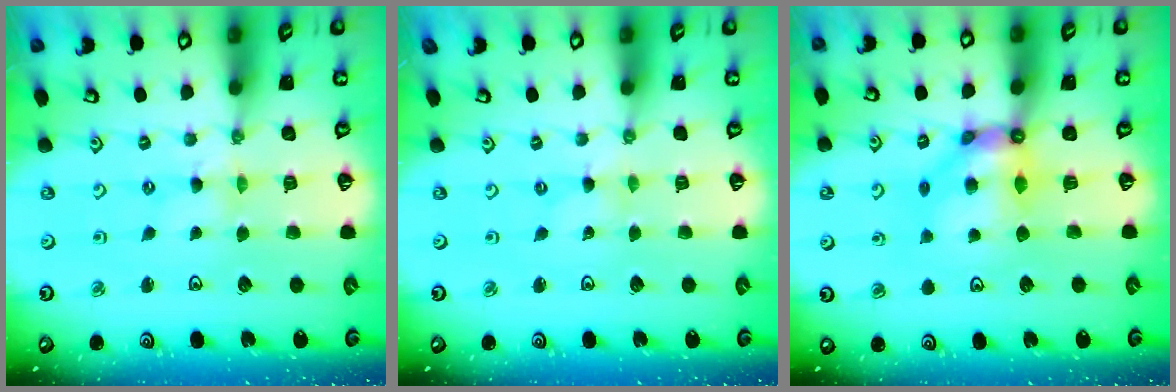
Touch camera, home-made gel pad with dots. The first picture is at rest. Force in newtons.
{"total": 0.0}
{"total": 9.4, "press": 9.3, "slide": 0.8}